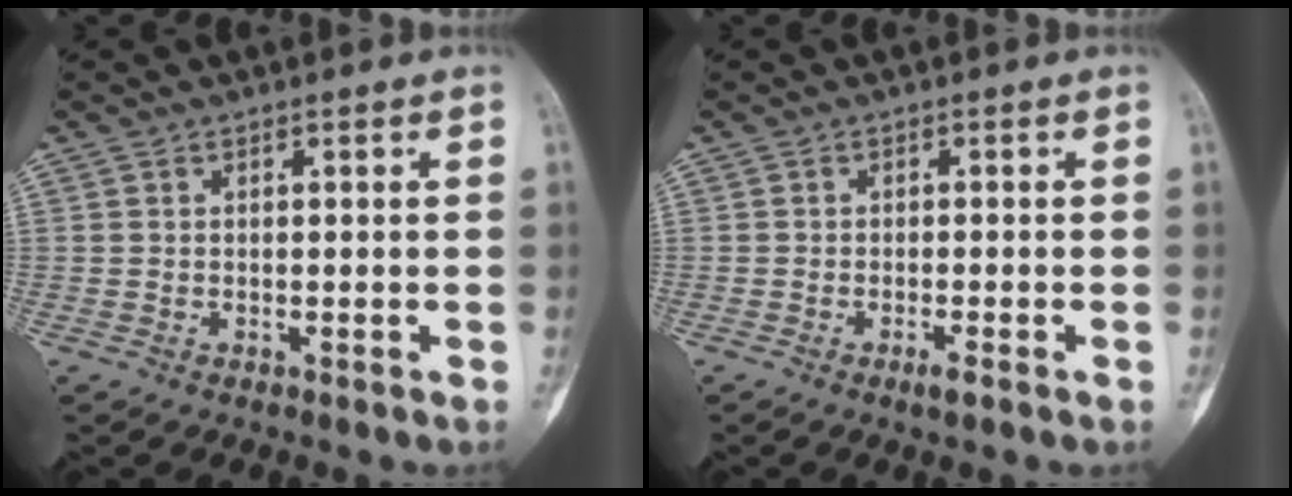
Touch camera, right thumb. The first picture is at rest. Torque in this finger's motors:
{"motor_torque": [0.78, 0.21, 0.07, -0.57, 0.04]}